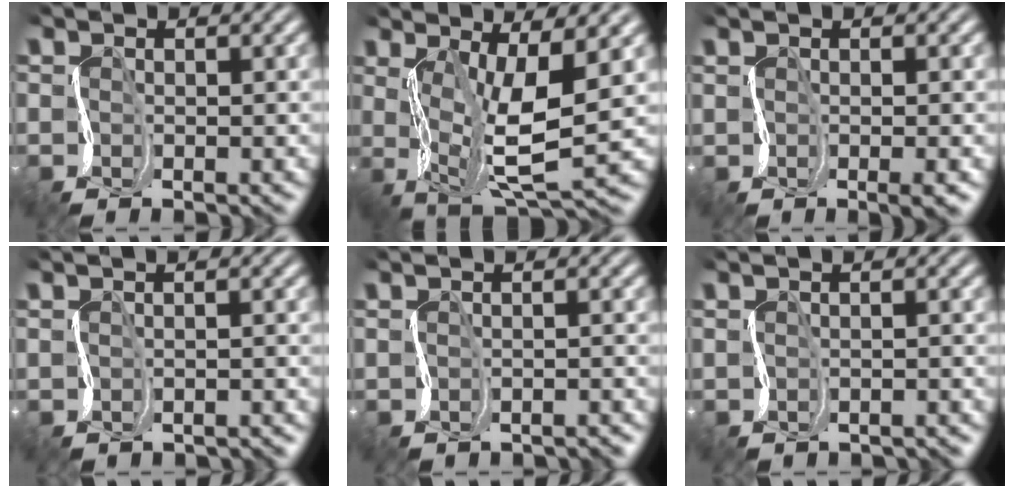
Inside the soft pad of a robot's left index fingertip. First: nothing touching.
{"total": 6.4, "force": [1.7, 1.5, 6.0], "torque": [-0.118, 0.001, 0.027]}
{"total": 1.3, "force": [0.4, -0.2, 1.2], "torque": [-0.016, 0.002, -0.001]}
{"total": 0.7, "force": [0.2, -0.3, -0.6], "torque": [0.023, 0.012, 0.002]}
{"total": 0.5, "force": [0.0, -0.3, -0.4], "torque": [0.019, 0.012, 0.001]}
{"total": 0.7, "force": [0.1, -0.3, -0.7], "torque": [0.023, 0.012, 0.002]}